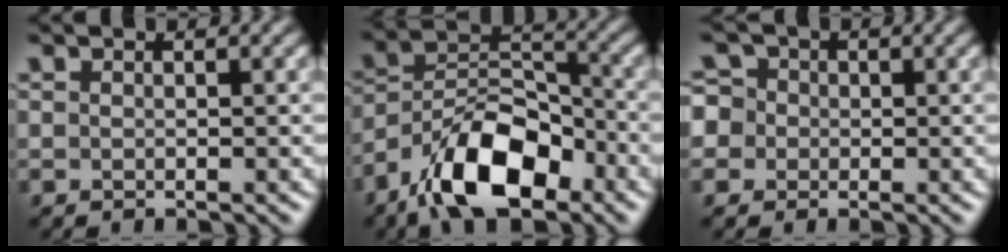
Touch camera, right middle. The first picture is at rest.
{"total": 9.8, "force": [-6.5, 4.2, 6.0], "torque": [-0.100, 0.010, -0.128]}
{"total": 5.0, "force": [0.5, 4.6, 1.9], "torque": [-0.034, 0.041, -0.023]}